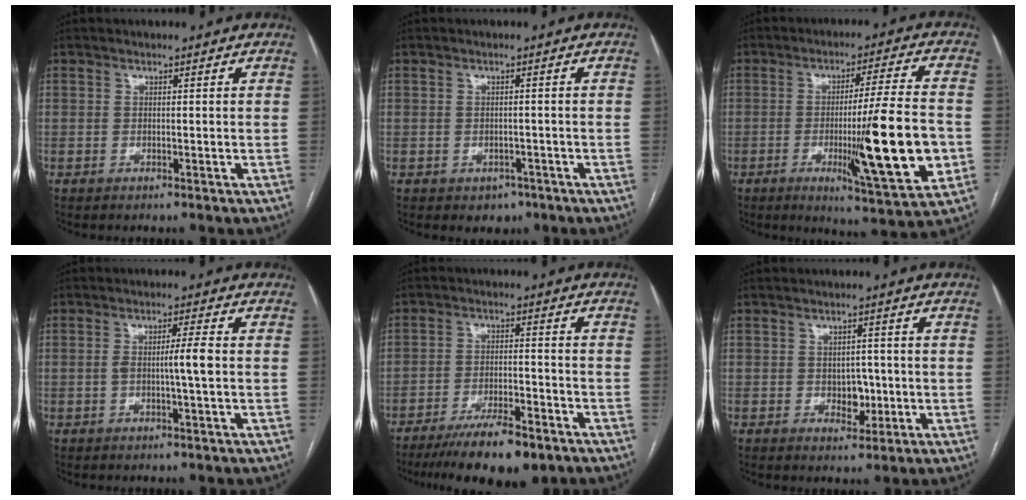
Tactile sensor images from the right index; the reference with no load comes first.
{"total": 2.7, "force": [-1.4, 2.0, 0.9], "torque": [-0.003, 0.006, -0.009]}
{"total": 16.8, "force": [-3.6, 0.4, 16.4], "torque": [-0.250, -0.024, -0.054]}
{"total": 3.9, "force": [-0.3, -0.3, 3.9], "torque": [-0.069, 0.002, -0.005]}
{"total": 11.6, "force": [-8.6, 2.6, 7.5], "torque": [-0.116, -0.017, -0.138]}
{"total": 3.5, "force": [-0.6, 2.4, 2.5], "torque": [-0.028, 0.003, -0.003]}